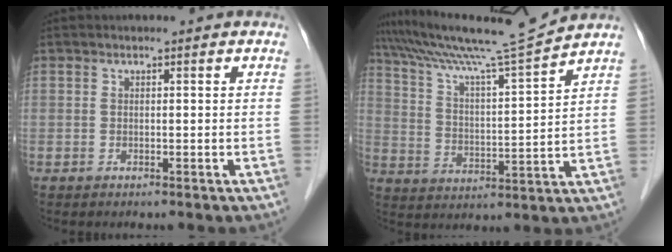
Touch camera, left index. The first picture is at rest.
{"total": 13.4, "force": [12.3, -3.0, 4.2], "torque": [-0.081, -0.026, 0.210]}